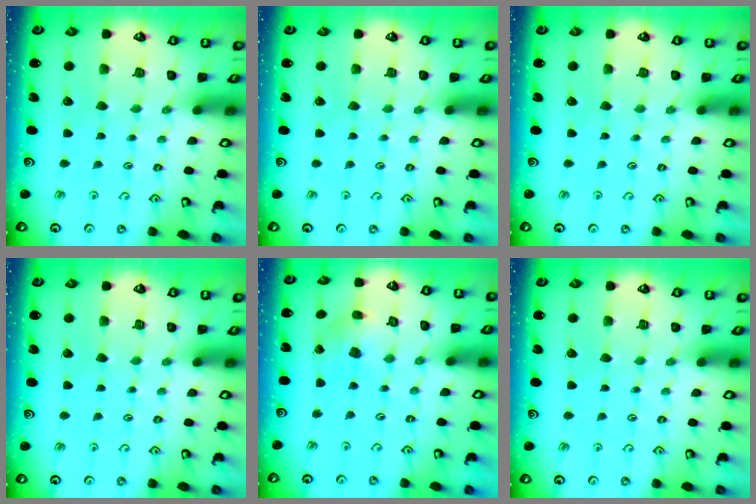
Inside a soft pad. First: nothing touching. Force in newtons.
{"total": 0.0}
{"total": 0.0}
{"total": 0.0}
{"total": 2.1, "press": 2.1, "slide": 0.3}
{"total": 0.0}